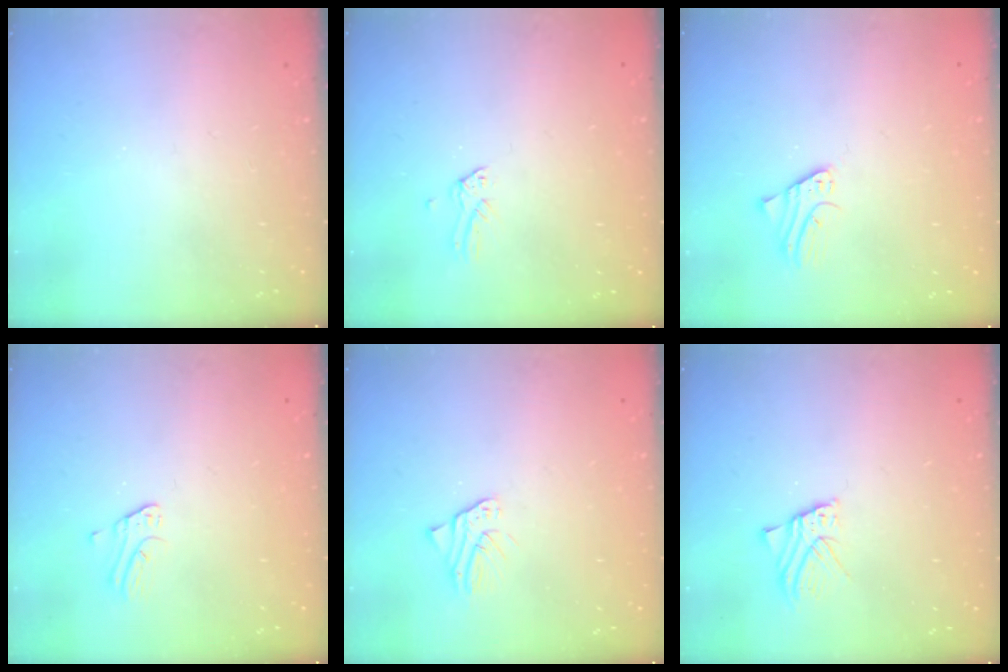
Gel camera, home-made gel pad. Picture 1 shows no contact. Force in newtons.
{"total": 0.0}
{"total": 1.8, "press": 1.7, "slide": 0.1}
{"total": 1.0, "press": 1.0, "slide": 0.1}
{"total": 2.5, "press": 2.4, "slide": 0.3}
{"total": 2.6, "press": 2.6, "slide": 0.2}